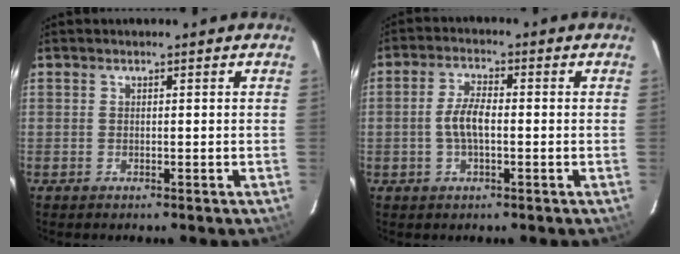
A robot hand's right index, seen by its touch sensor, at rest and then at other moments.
{"total": 5.1, "force": [-0.8, 2.0, 4.6], "torque": [-0.096, 0.007, -0.015]}